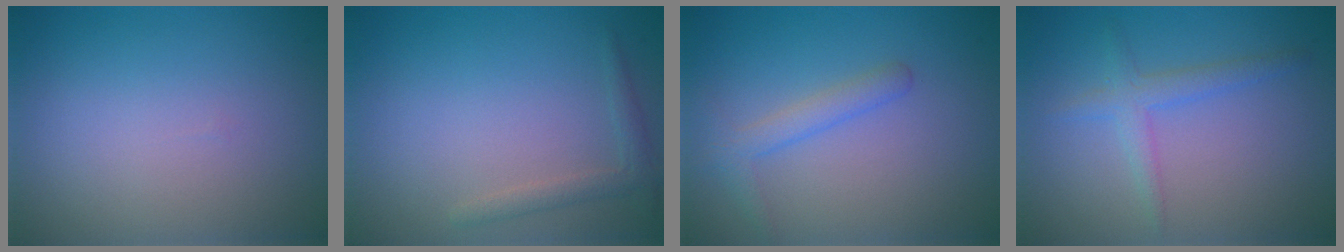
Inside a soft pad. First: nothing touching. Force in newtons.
{"total": 1.5, "press": 1.5, "slide": 0.1}
{"total": 2.0, "press": 1.9, "slide": 0.1}
{"total": 2.1, "press": 2.1, "slide": 0.1}